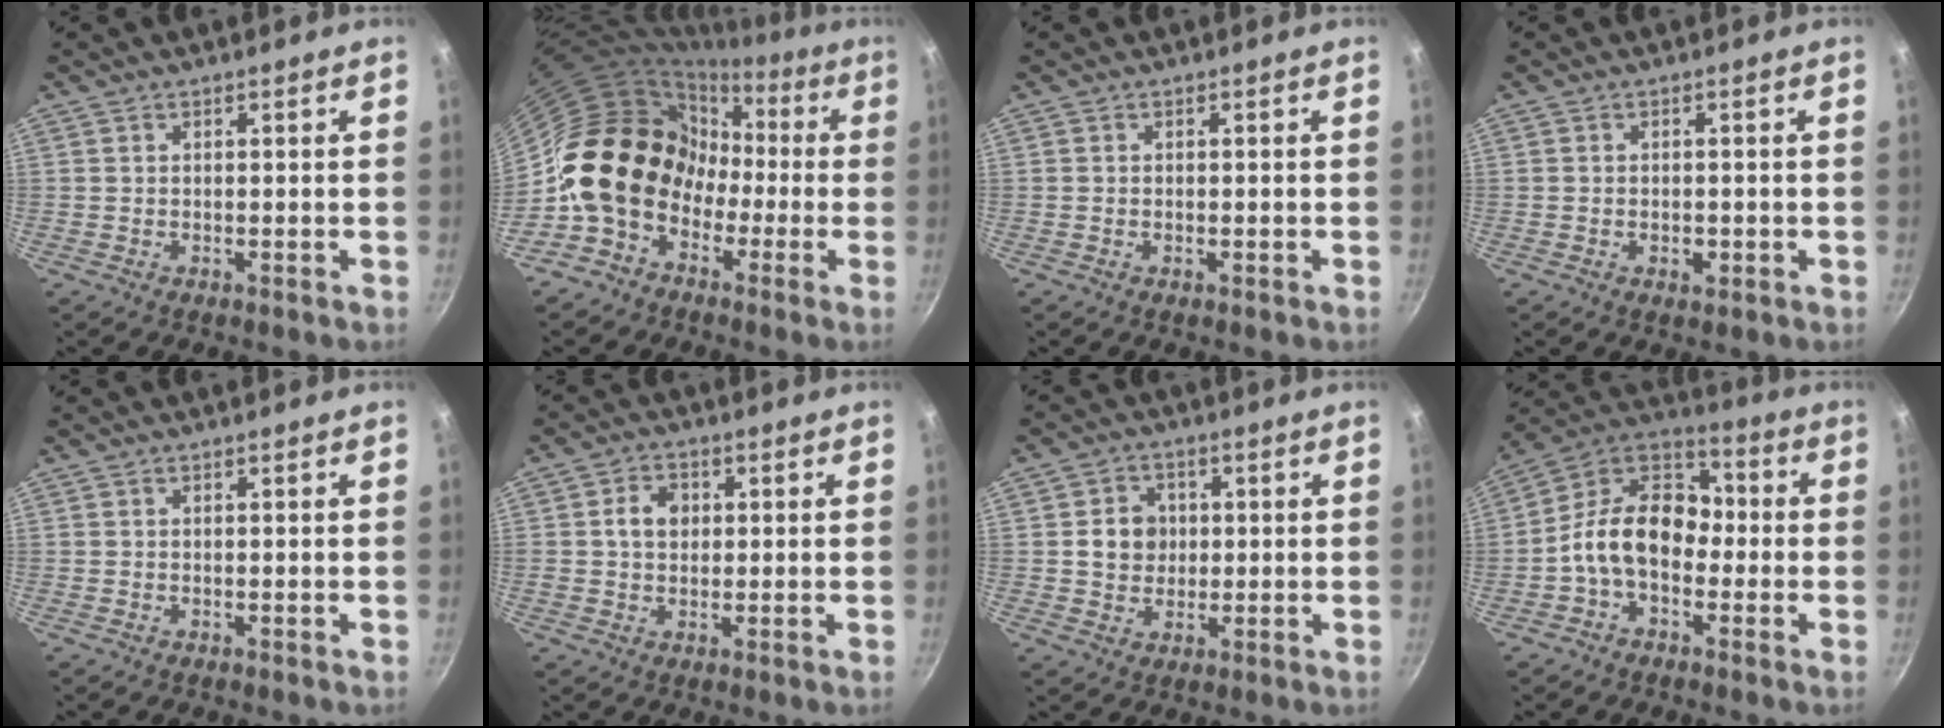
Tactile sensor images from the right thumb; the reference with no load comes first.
{"total": 14.8, "force": [-3.2, 12.1, 7.8], "torque": [-0.074, 0.053, -0.065]}
{"total": 0.6, "force": [-0.2, 0.3, 0.5], "torque": [-0.008, 0.002, -0.003]}
{"total": 2.1, "force": [-0.7, 1.3, 1.5], "torque": [-0.023, 0.002, -0.010]}
{"total": 0.0}
{"total": 5.1, "force": [0.7, 4.1, 3.0], "torque": [-0.030, 0.006, 0.005]}
{"total": 6.2, "force": [0.6, 5.5, 2.8], "torque": [-0.017, 0.004, 0.006]}
{"total": 14.2, "force": [-2.4, 9.8, 9.9], "torque": [-0.130, 0.050, -0.072]}